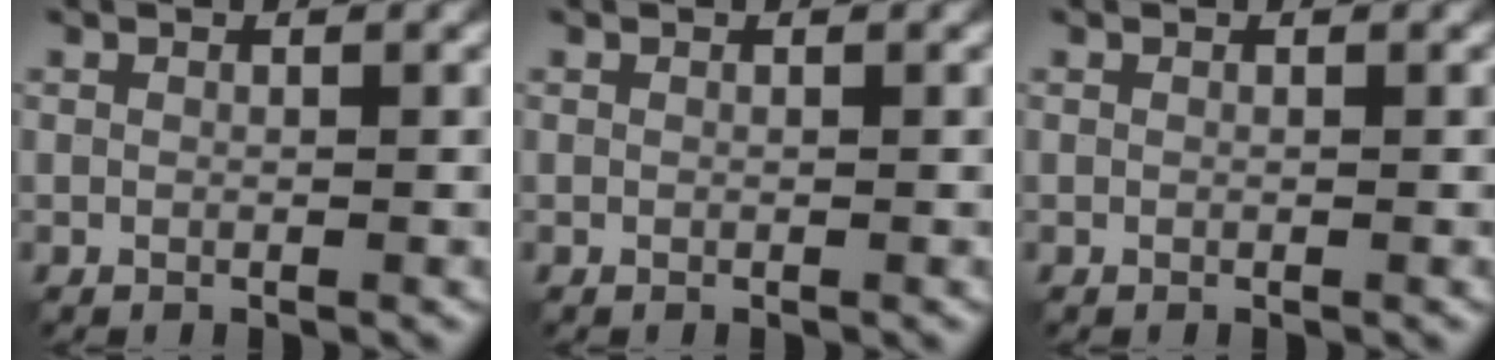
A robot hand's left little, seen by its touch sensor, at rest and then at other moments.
{"total": 0.0}
{"total": 0.0}